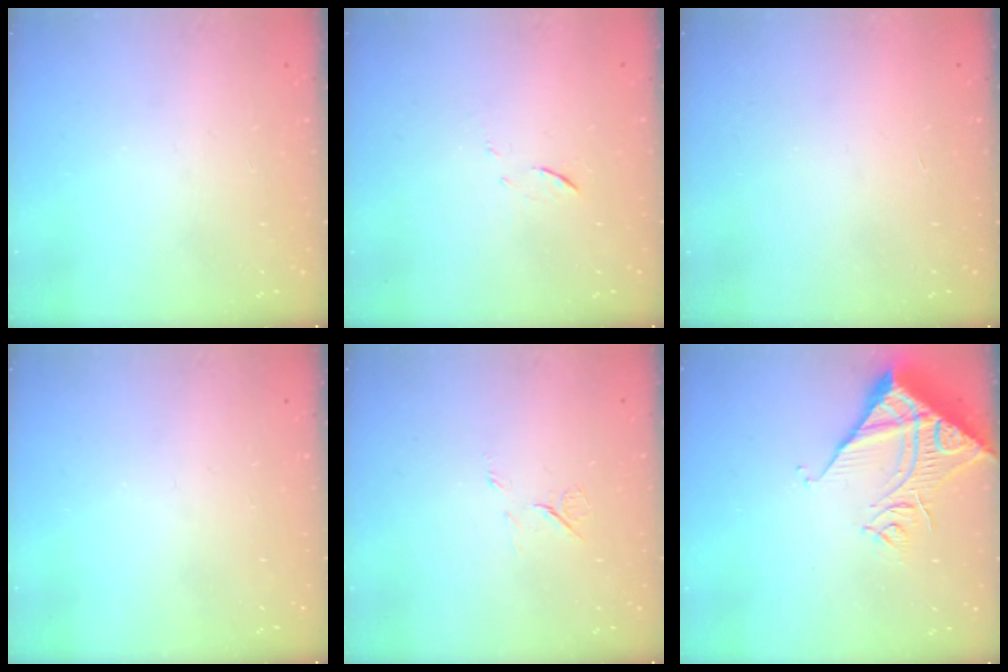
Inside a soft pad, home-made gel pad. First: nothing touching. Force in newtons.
{"total": 5.5, "press": 5.4, "slide": 0.7}
{"total": 1.5, "press": 1.5, "slide": 0.1}
{"total": 0.0}
{"total": 6.0, "press": 6.0, "slide": 0.8}
{"total": 13.9, "press": 13.8, "slide": 1.7}